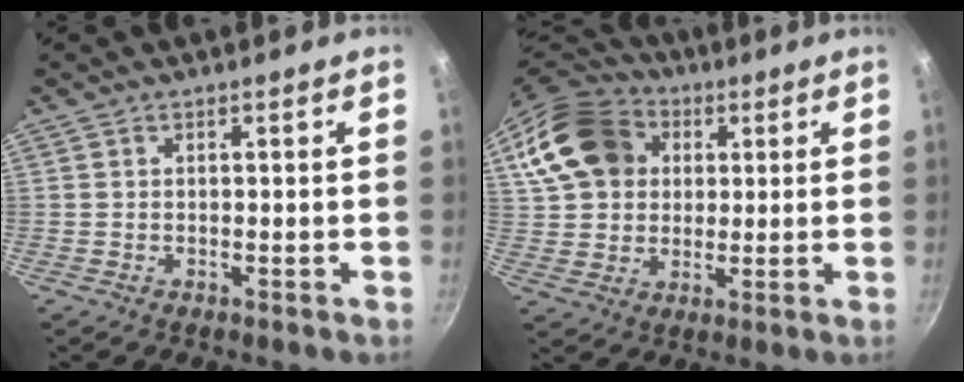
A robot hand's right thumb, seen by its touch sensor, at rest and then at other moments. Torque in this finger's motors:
{"motor_torque": [-0.20, 1.84, 0.43, -0.35, 0.33]}